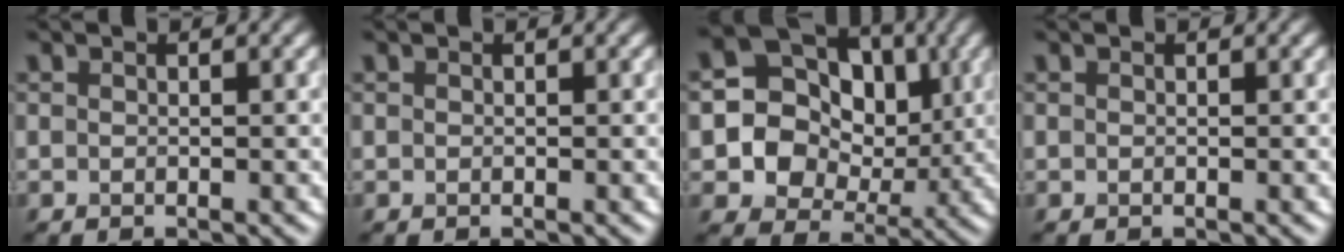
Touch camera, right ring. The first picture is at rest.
{"total": 0.0}
{"total": 9.8, "force": [0.5, 8.5, 4.9], "torque": [-0.090, 0.005, -0.006]}
{"total": 0.0}